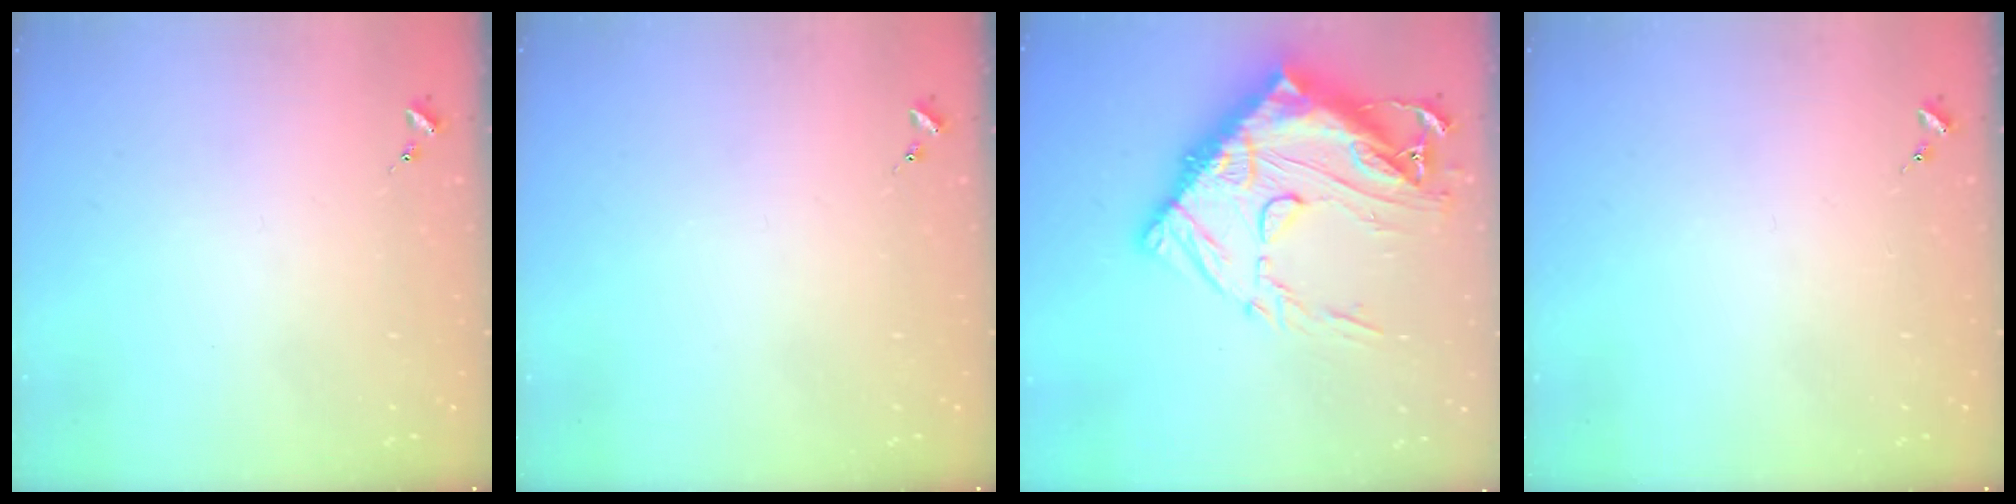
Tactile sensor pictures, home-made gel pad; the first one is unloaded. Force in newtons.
{"total": 0.0}
{"total": 27.3, "press": 27.2, "slide": 2.8}
{"total": 0.0}